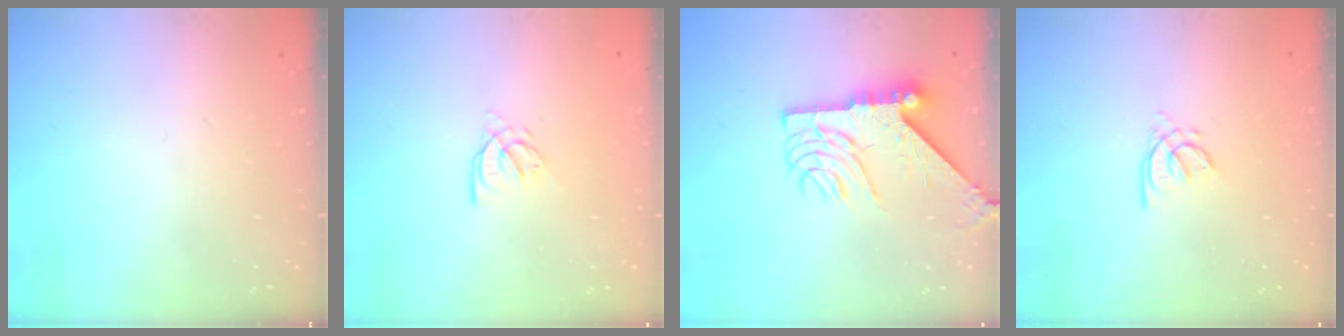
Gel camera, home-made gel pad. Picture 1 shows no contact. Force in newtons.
{"total": 4.2, "press": 4.2, "slide": 0.2}
{"total": 11.1, "press": 11.1, "slide": 1.3}
{"total": 2.1, "press": 2.0, "slide": 0.6}